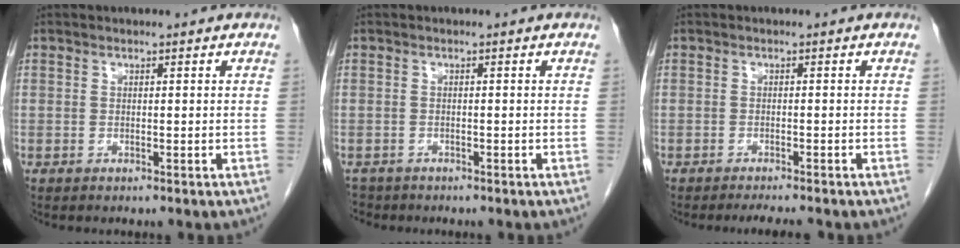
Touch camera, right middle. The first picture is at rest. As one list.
[{"total": 2.4, "force": [-2.1, 1.3, -0.1], "torque": [-0.006, 0.000, -0.037]}, {"total": 3.7, "force": [-3.3, 0.1, 1.6], "torque": [-0.022, -0.009, -0.044]}]